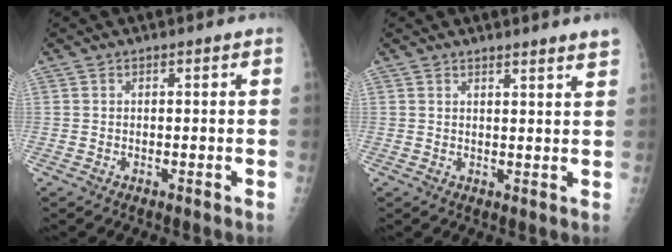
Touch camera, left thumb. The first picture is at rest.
{"total": 4.0, "force": [3.5, -0.2, 1.9], "torque": [-0.021, -0.020, 0.035]}